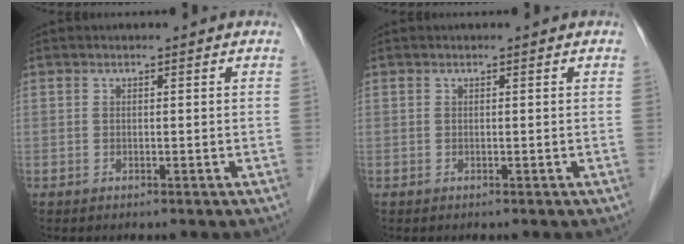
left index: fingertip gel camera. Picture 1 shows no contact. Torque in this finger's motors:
{"motor_torque": [0.00, 0.00, 0.00, 0.00]}